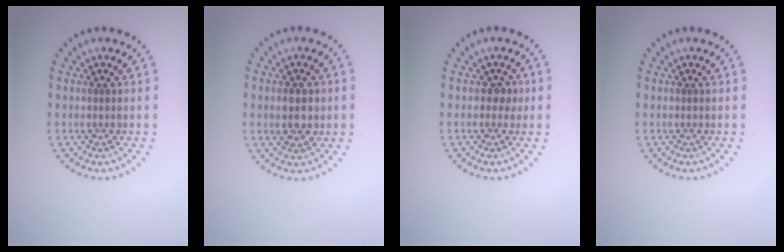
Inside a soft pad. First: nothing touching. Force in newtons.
{"total": 2.4, "press": 2.4, "slide": 0.2}
{"total": 1.1, "press": 1.0, "slide": 0.5}
{"total": 0.0}